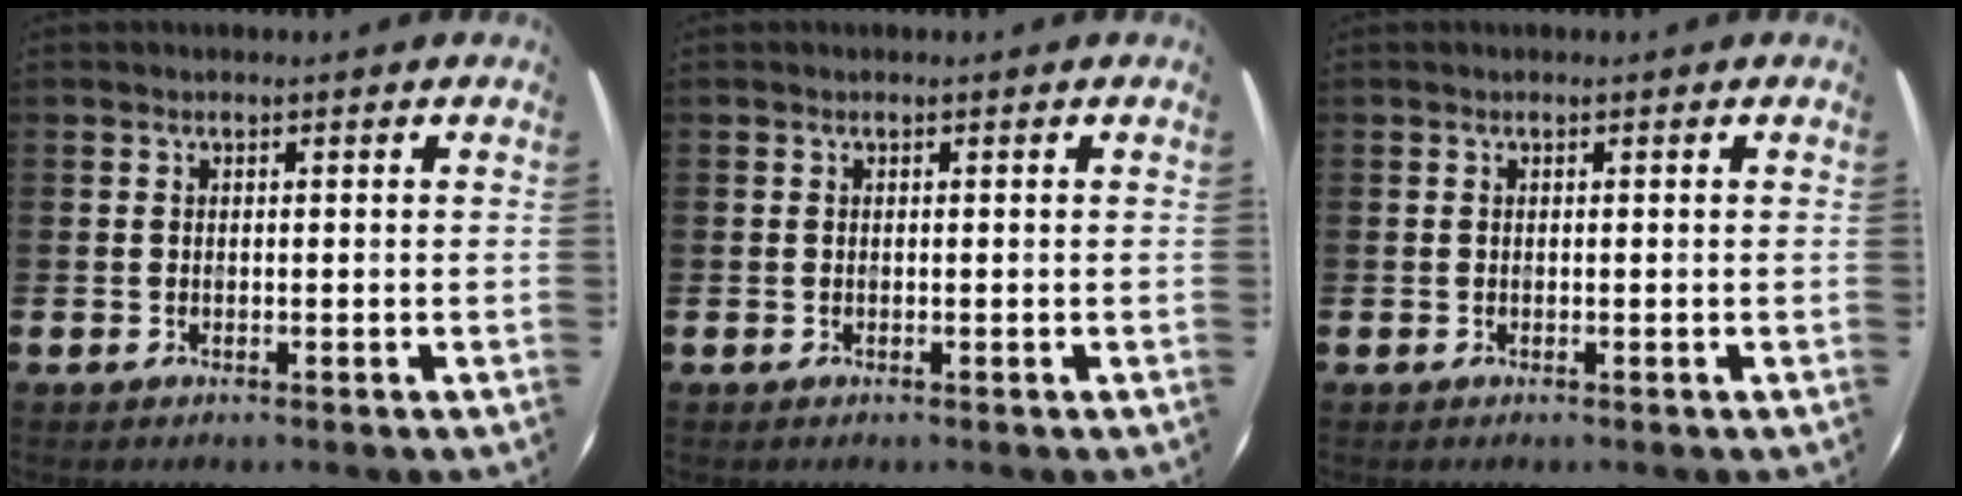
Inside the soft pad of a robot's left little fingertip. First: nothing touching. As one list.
[{"total": 0.0}, {"total": 0.0}]